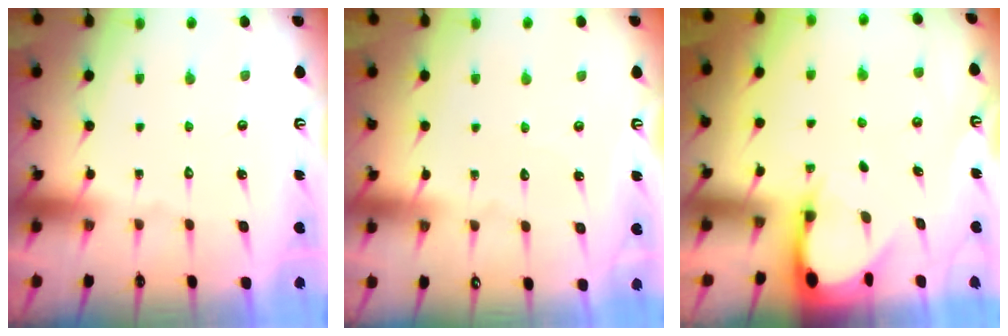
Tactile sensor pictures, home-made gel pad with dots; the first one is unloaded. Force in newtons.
{"total": 2.1, "press": 2.1, "slide": 0.1}
{"total": 3.3, "press": 3.3, "slide": 0.3}